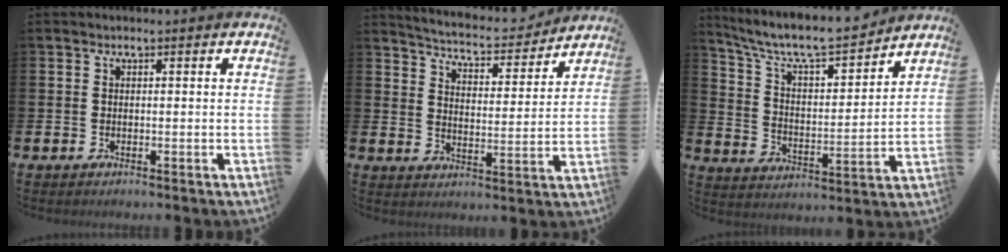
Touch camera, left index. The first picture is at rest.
{"total": 5.7, "force": [5.6, 0.7, 0.8], "torque": [-0.039, -0.048, 0.092]}
{"total": 8.2, "force": [7.5, 1.5, 2.8], "torque": [-0.094, -0.056, 0.128]}